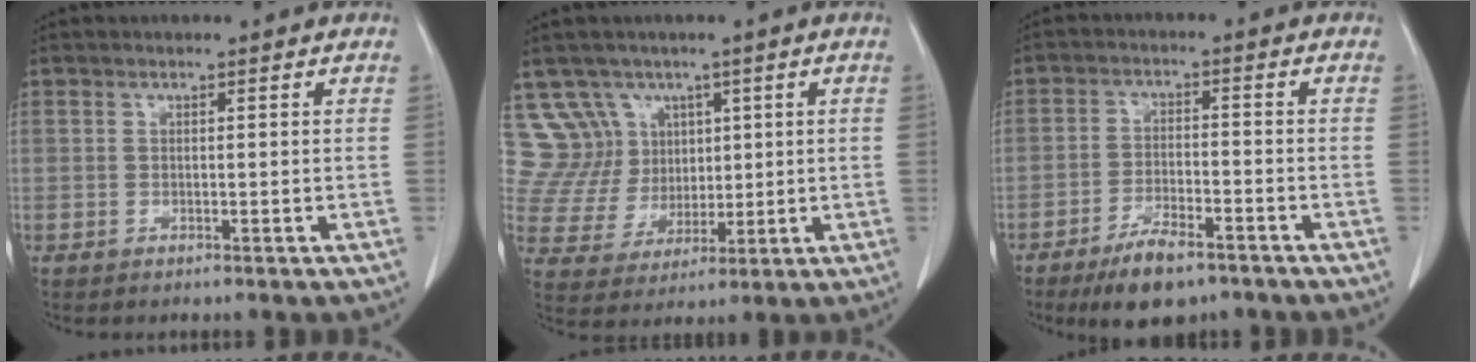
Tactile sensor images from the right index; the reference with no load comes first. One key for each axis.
{"total": 9.2, "fx": 4.8, "fy": 7.9, "fz": 0.0, "tx": -0.008, "ty": 0.035, "tz": 0.104}
{"total": 8.0, "fx": -5.7, "fy": 2.5, "fz": 5.1, "tx": -0.091, "ty": -0.008, "tz": -0.093}